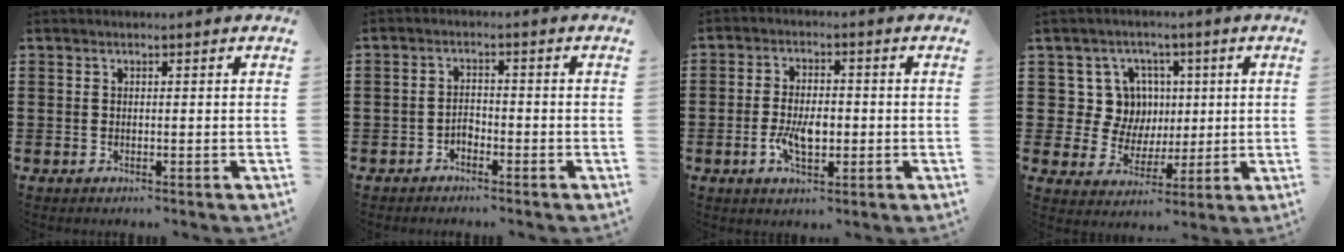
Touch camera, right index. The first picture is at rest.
{"total": 1.7, "force": [-1.4, 0.8, 0.5], "torque": [-0.014, 0.004, -0.030]}
{"total": 5.6, "force": [-1.2, 2.7, 4.7], "torque": [-0.096, 0.003, -0.022]}
{"total": 9.0, "force": [2.0, 8.4, 2.8], "torque": [-0.071, 0.007, 0.043]}